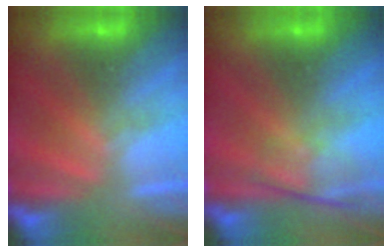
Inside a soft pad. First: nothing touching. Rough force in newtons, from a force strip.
{"total": 2.4}